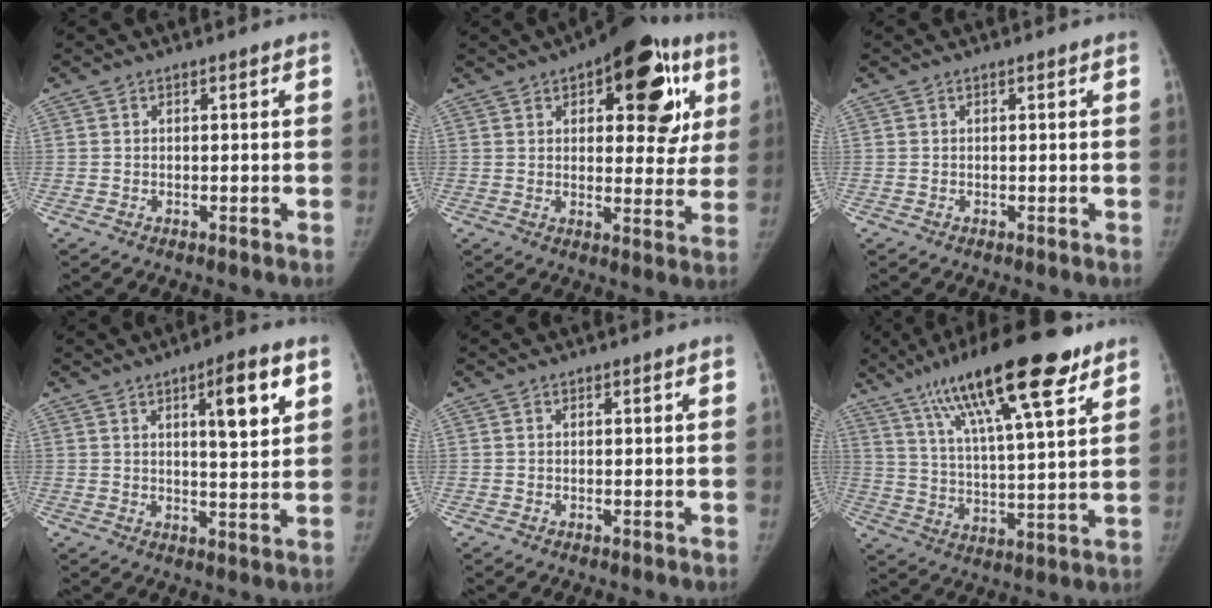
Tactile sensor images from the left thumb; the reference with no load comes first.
{"total": 19.8, "force": [8.1, 9.3, 15.4], "torque": [-0.143, -0.005, 0.101]}
{"total": 0.0}
{"total": 9.1, "force": [4.0, 2.0, 7.9], "torque": [-0.106, -0.021, 0.059]}
{"total": 0.0}
{"total": 21.3, "force": [12.7, 4.9, 16.4], "torque": [-0.264, -0.027, 0.215]}